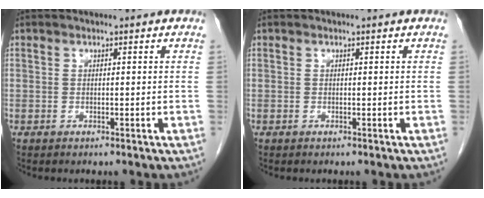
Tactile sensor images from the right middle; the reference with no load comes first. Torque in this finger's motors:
{"motor_torque": [0.02, -0.02, 0.00, -0.01]}